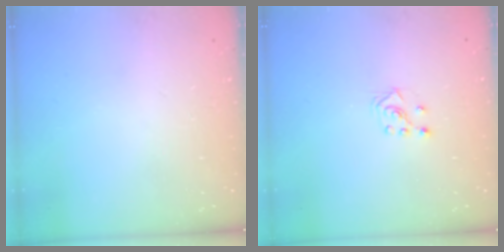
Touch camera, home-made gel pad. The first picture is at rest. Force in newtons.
{"total": 3.5, "press": 3.4, "slide": 0.9}